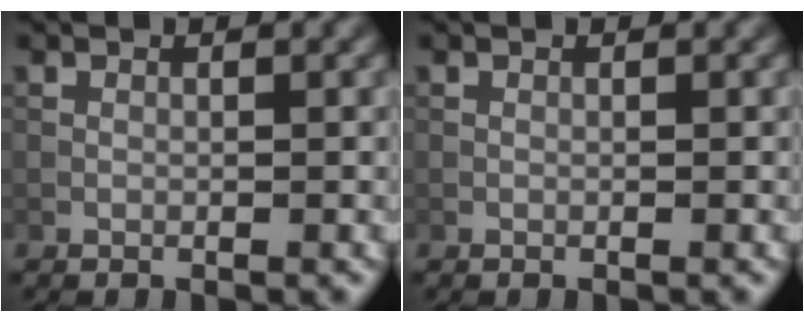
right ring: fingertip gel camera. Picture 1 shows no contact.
{"total": 0.0}